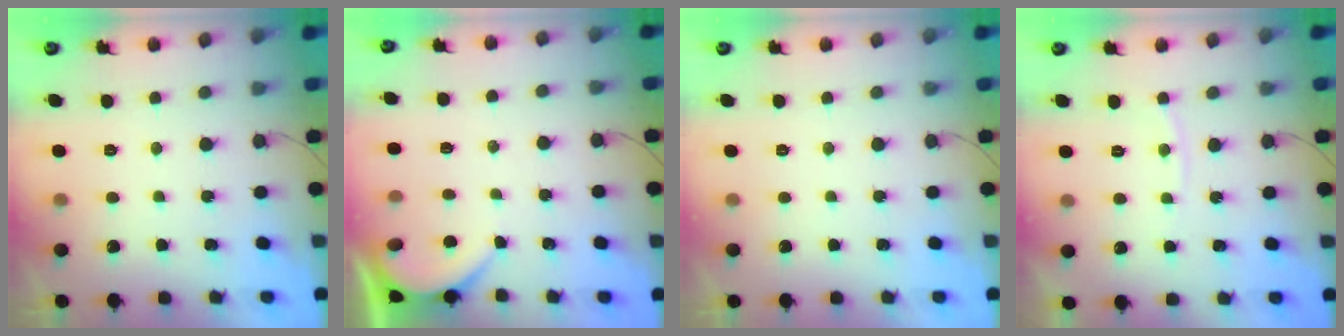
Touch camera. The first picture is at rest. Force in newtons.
{"total": 1.6, "press": 1.5, "slide": 0.2}
{"total": 0.0}
{"total": 5.2, "press": 5.2, "slide": 0.6}